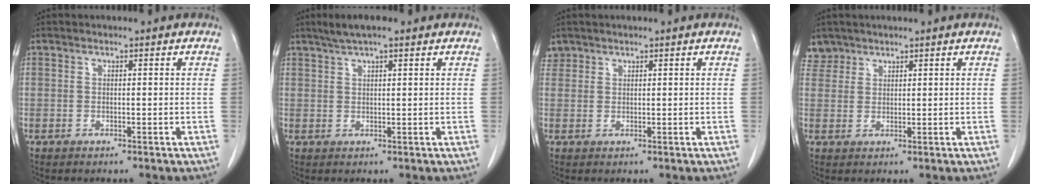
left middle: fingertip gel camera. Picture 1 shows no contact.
{"total": 4.8, "force": [3.5, 0.7, 3.2], "torque": [-0.062, 0.021, 0.060]}
{"total": 1.5, "force": [1.2, 0.9, -0.2], "torque": [0.009, 0.011, 0.022]}
{"total": 2.5, "force": [2.0, 1.3, -0.4], "torque": [0.013, 0.007, 0.039]}